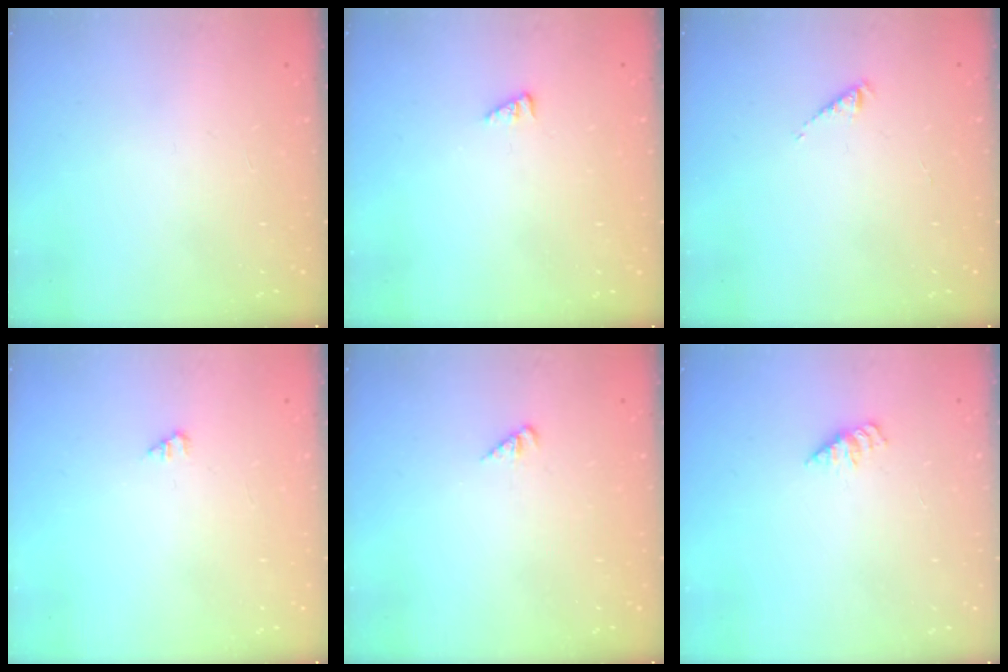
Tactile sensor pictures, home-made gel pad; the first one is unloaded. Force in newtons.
{"total": 1.6, "press": 1.5, "slide": 0.4}
{"total": 1.6, "press": 1.6, "slide": 0.3}
{"total": 1.0, "press": 1.0, "slide": 0.2}
{"total": 1.8, "press": 1.8, "slide": 0.3}
{"total": 1.4, "press": 1.3, "slide": 0.2}